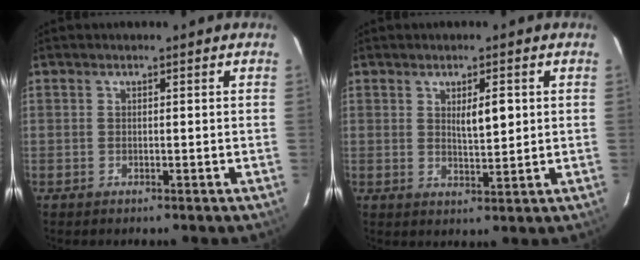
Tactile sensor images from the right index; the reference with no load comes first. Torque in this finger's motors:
{"motor_torque": [0.57, 0.19, 0.10, 0.06]}